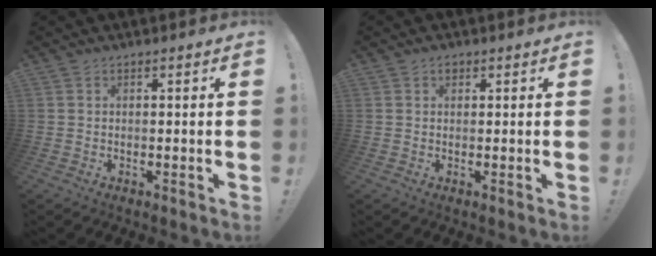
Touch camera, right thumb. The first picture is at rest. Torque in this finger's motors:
{"motor_torque": [-0.05, 0.26, 0.16, -0.05, -0.03]}